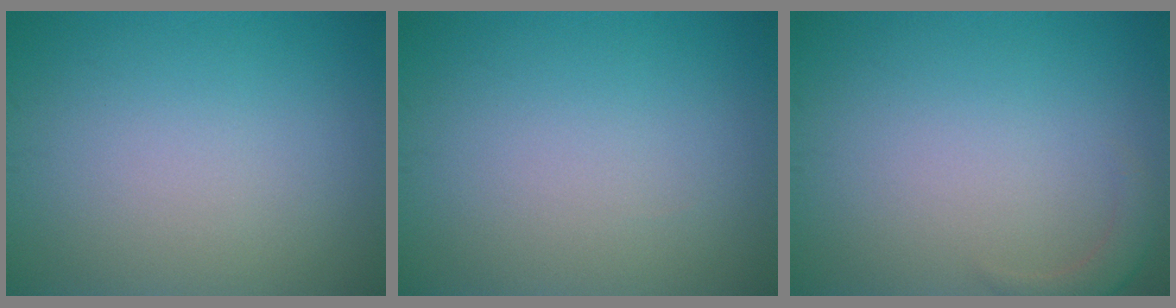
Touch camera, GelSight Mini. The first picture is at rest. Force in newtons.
{"total": 0.0}
{"total": 1.6, "press": 1.6, "slide": 0.3}